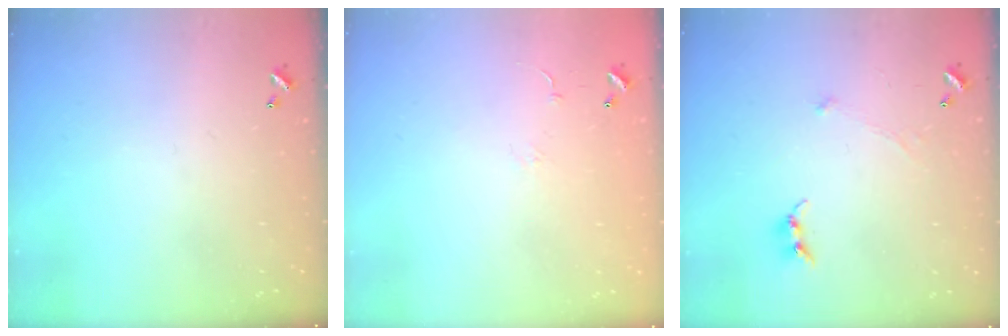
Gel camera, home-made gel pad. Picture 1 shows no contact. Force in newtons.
{"total": 6.3, "press": 6.3, "slide": 0.7}
{"total": 0.6, "press": 0.4, "slide": 0.4}